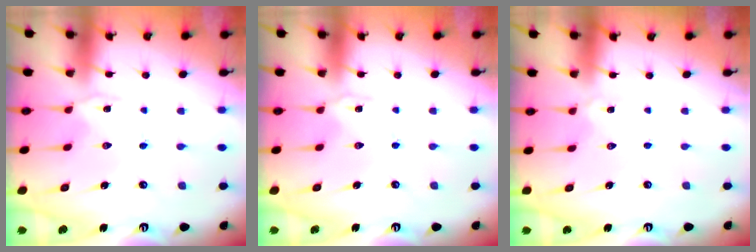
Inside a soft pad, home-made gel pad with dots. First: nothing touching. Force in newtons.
{"total": 0.0}
{"total": 1.8, "press": 1.8, "slide": 0.4}